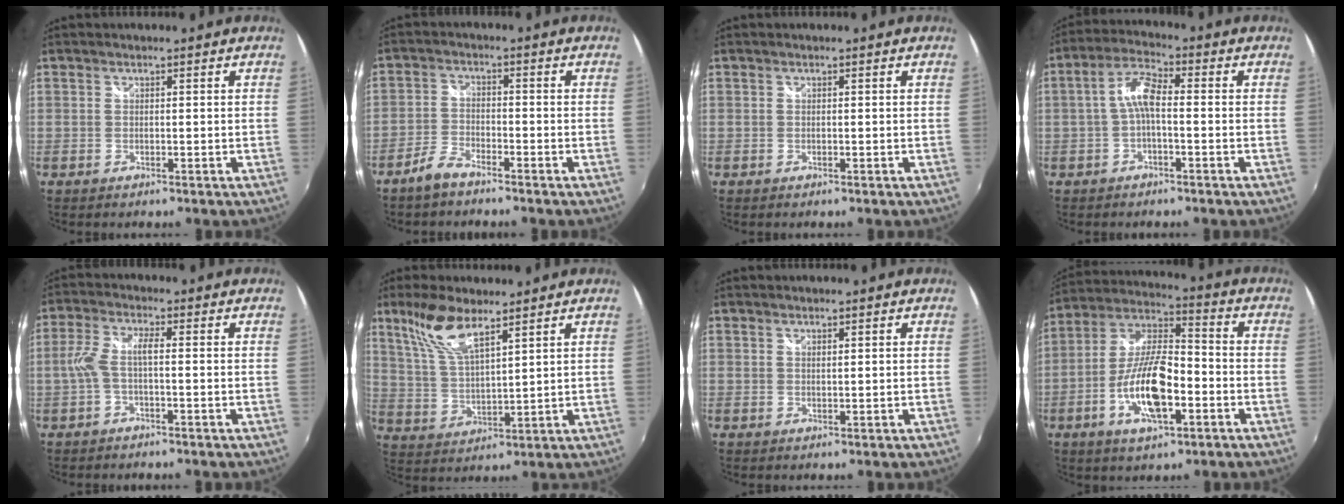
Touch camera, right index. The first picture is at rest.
{"total": 4.1, "force": [-3.4, 1.3, 1.8], "torque": [-0.054, 0.003, -0.071]}
{"total": 0.0}
{"total": 5.5, "force": [-1.0, 1.8, 5.1], "torque": [-0.109, 0.018, -0.021]}
{"total": 4.7, "force": [-1.0, 1.0, 4.5], "torque": [-0.098, 0.006, -0.016]}
{"total": 9.8, "force": [6.8, 2.6, 6.6], "torque": [-0.135, 0.008, 0.143]}
{"total": 0.7, "force": [0.6, 0.1, 0.3], "torque": [-0.003, 0.000, 0.010]}
{"total": 14.9, "force": [-4.9, 5.3, 13.0], "torque": [-0.266, -0.003, -0.092]}